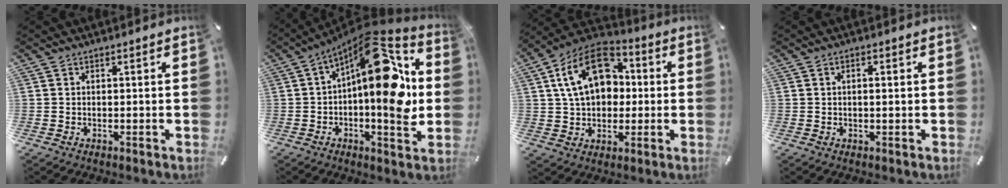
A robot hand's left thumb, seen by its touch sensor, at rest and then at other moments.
{"total": 20.1, "force": [3.1, 8.6, 17.9], "torque": [-0.260, -0.032, 0.051]}
{"total": 17.4, "force": [4.0, 12.5, 11.4], "torque": [-0.211, 0.000, 0.072]}
{"total": 1.3, "force": [0.1, 0.5, 1.2], "torque": [-0.023, 0.003, 0.000]}